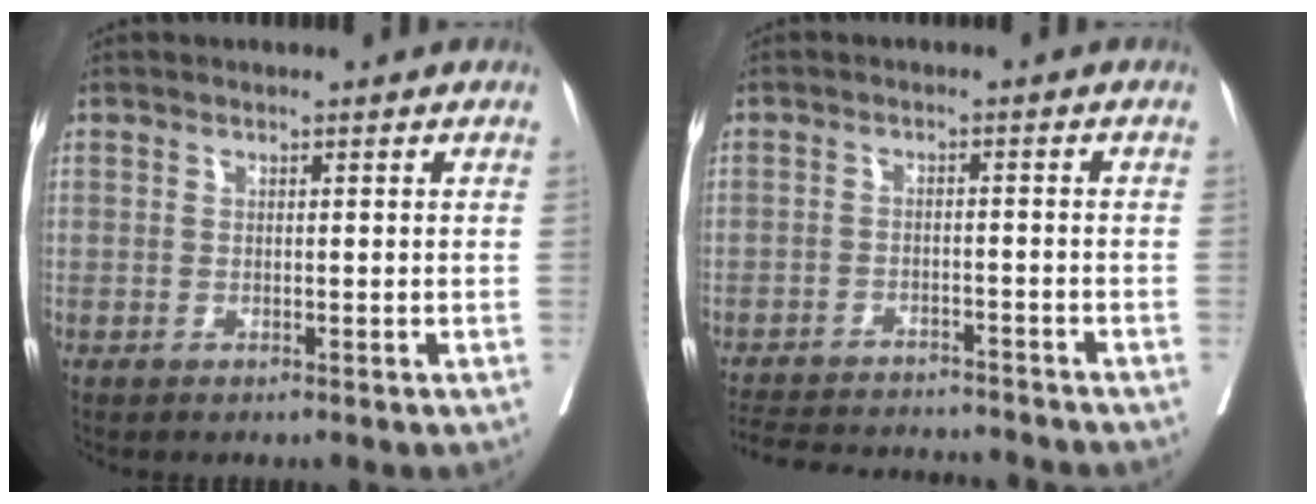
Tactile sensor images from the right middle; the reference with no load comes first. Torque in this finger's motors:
{"motor_torque": [0.98, -1.16, 0.09, 0.06]}